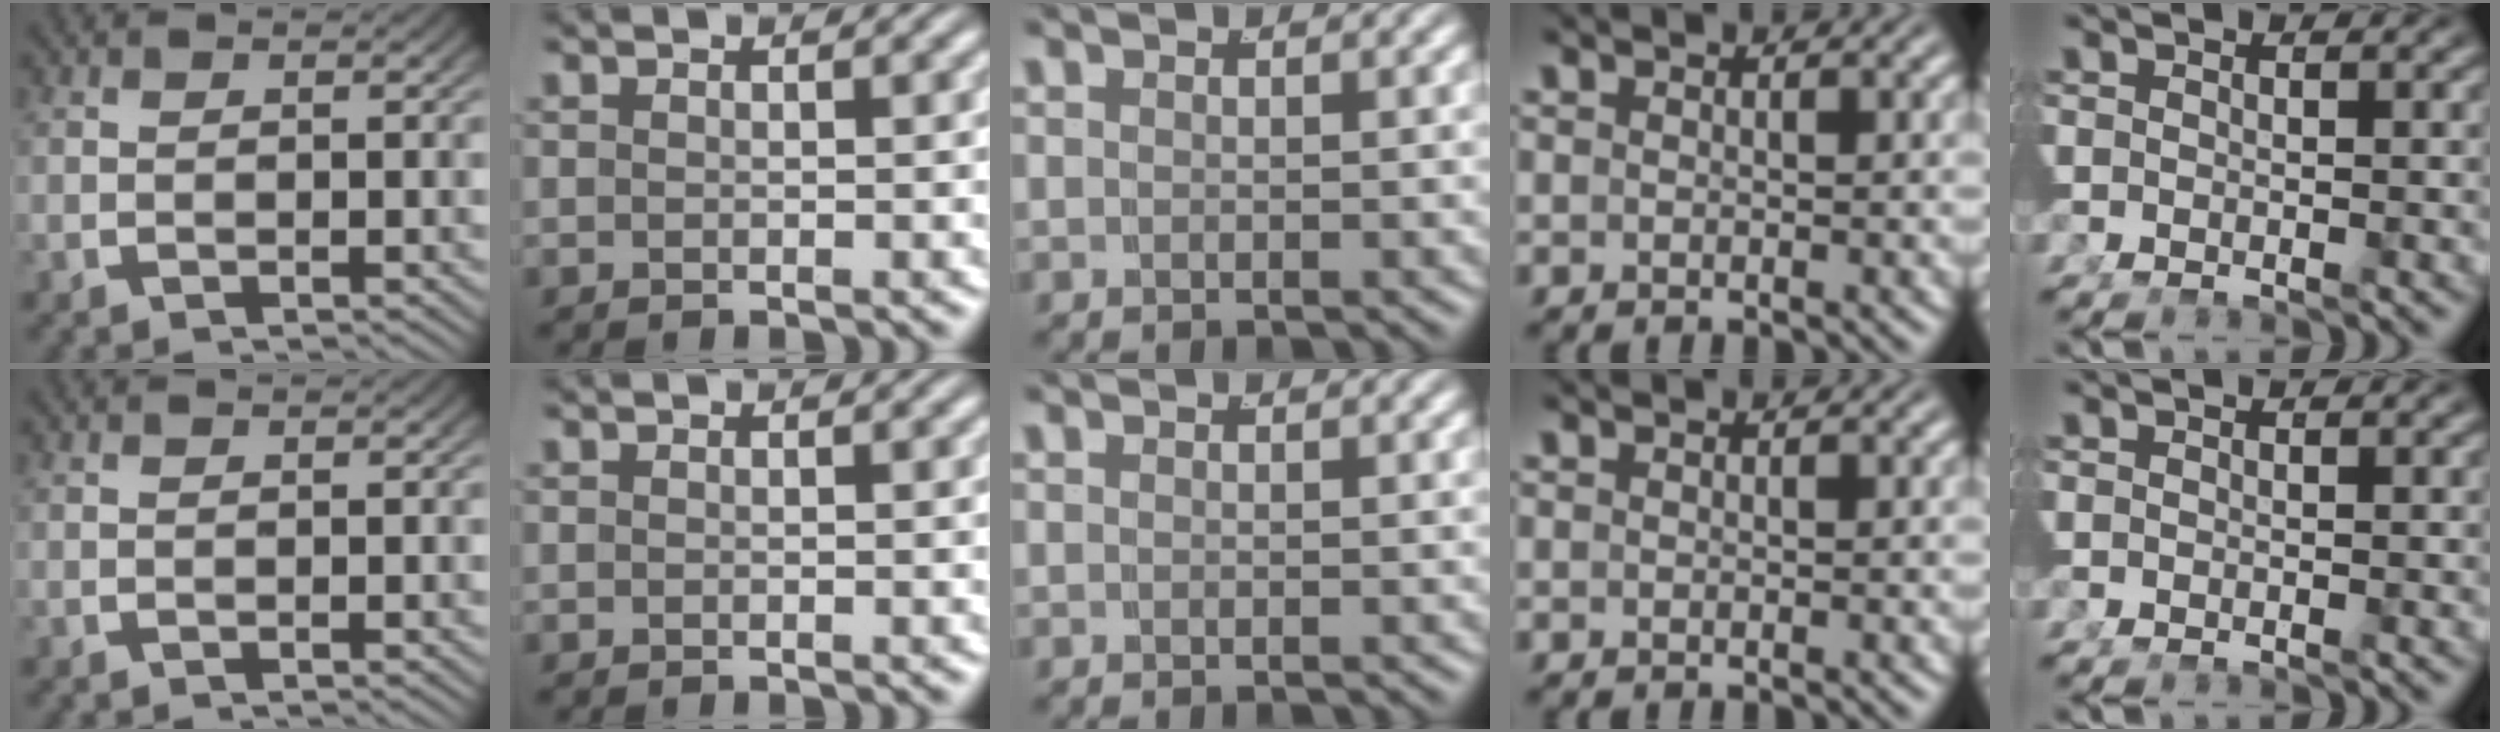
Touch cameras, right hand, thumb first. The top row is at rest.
{}